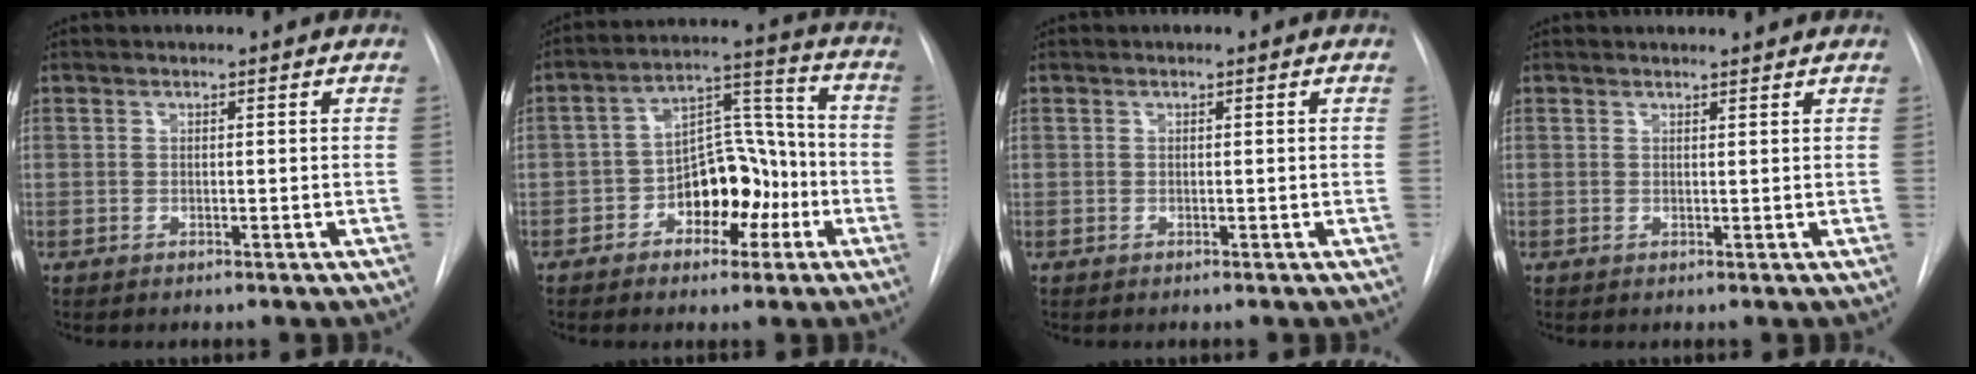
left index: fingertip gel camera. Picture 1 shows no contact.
{"total": 10.8, "force": [-4.1, 6.1, 7.8], "torque": [-0.128, 0.032, -0.062]}
{"total": 0.0}
{"total": 3.1, "force": [3.0, 0.3, 0.6], "torque": [-0.008, 0.013, 0.036]}